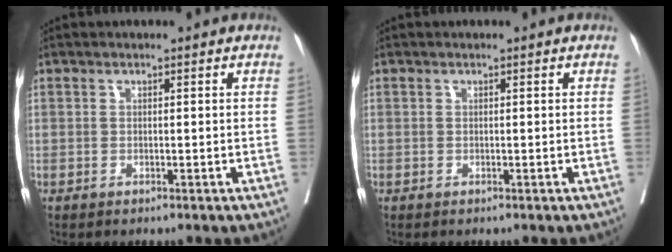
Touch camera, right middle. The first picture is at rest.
{"total": 0.0}